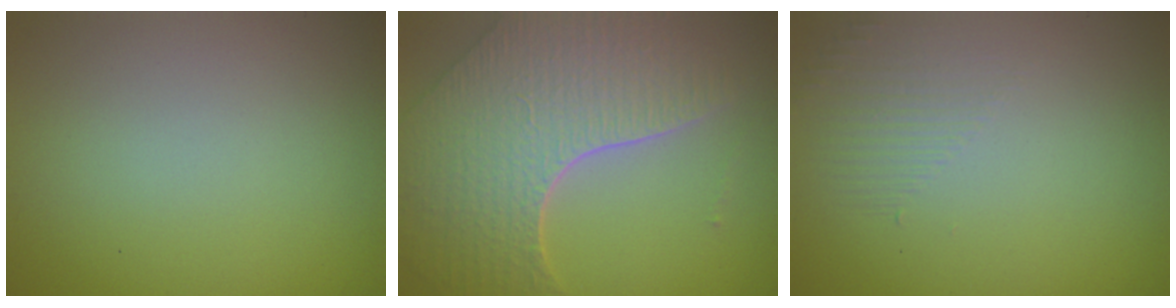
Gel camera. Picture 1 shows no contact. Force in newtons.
{"total": 7.6, "press": 5.5, "slide": 5.2}
{"total": 1.4, "press": 0.2, "slide": 1.4}